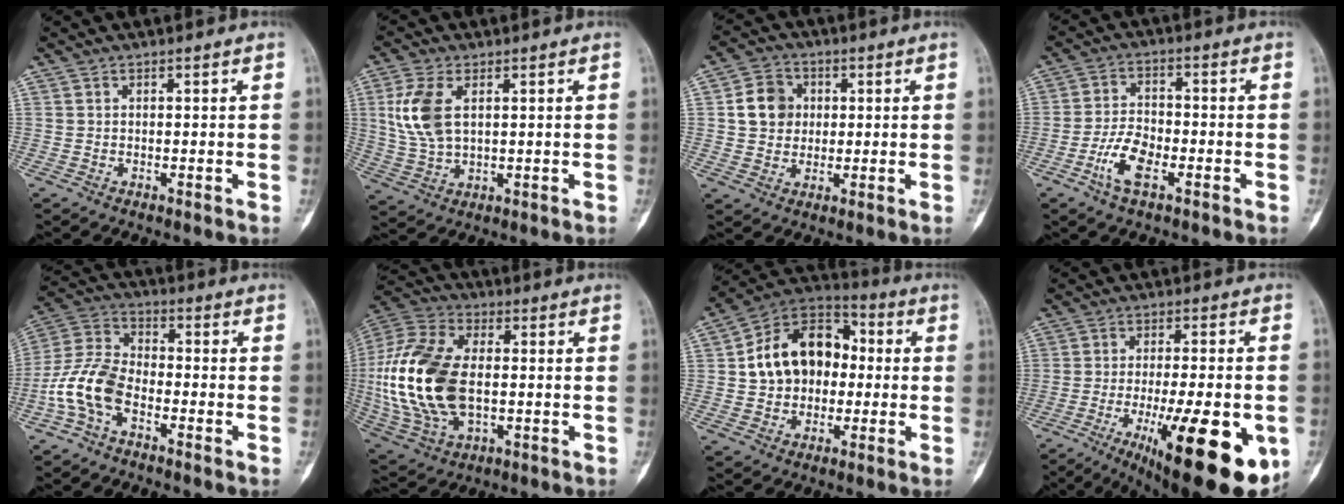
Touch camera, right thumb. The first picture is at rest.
{"total": 9.3, "force": [2.4, 5.1, 7.5], "torque": [-0.167, -0.002, 0.053]}
{"total": 7.4, "force": [1.2, 6.5, 3.5], "torque": [-0.037, 0.002, 0.016]}
{"total": 7.4, "force": [-3.3, 3.5, 5.6], "torque": [-0.108, 0.017, -0.066]}
{"total": 11.1, "force": [-4.2, 6.6, 8.0], "torque": [-0.169, 0.035, -0.091]}
{"total": 23.0, "force": [-0.6, 13.4, 18.8], "torque": [-0.410, 0.000, -0.002]}
{"total": 16.8, "force": [0.9, 12.4, 11.2], "torque": [-0.141, 0.032, 0.007]}
{"total": 24.0, "force": [-8.2, 7.1, 21.5], "torque": [-0.267, -0.015, -0.104]}